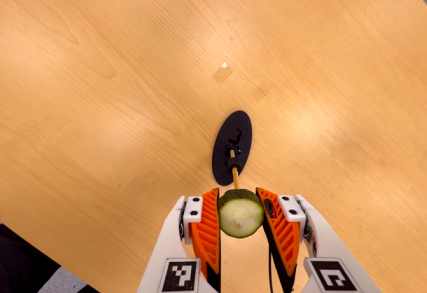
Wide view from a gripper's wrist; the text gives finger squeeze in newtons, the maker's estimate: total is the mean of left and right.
{"total": 11.2, "left": 10.1, "right": 12.3}